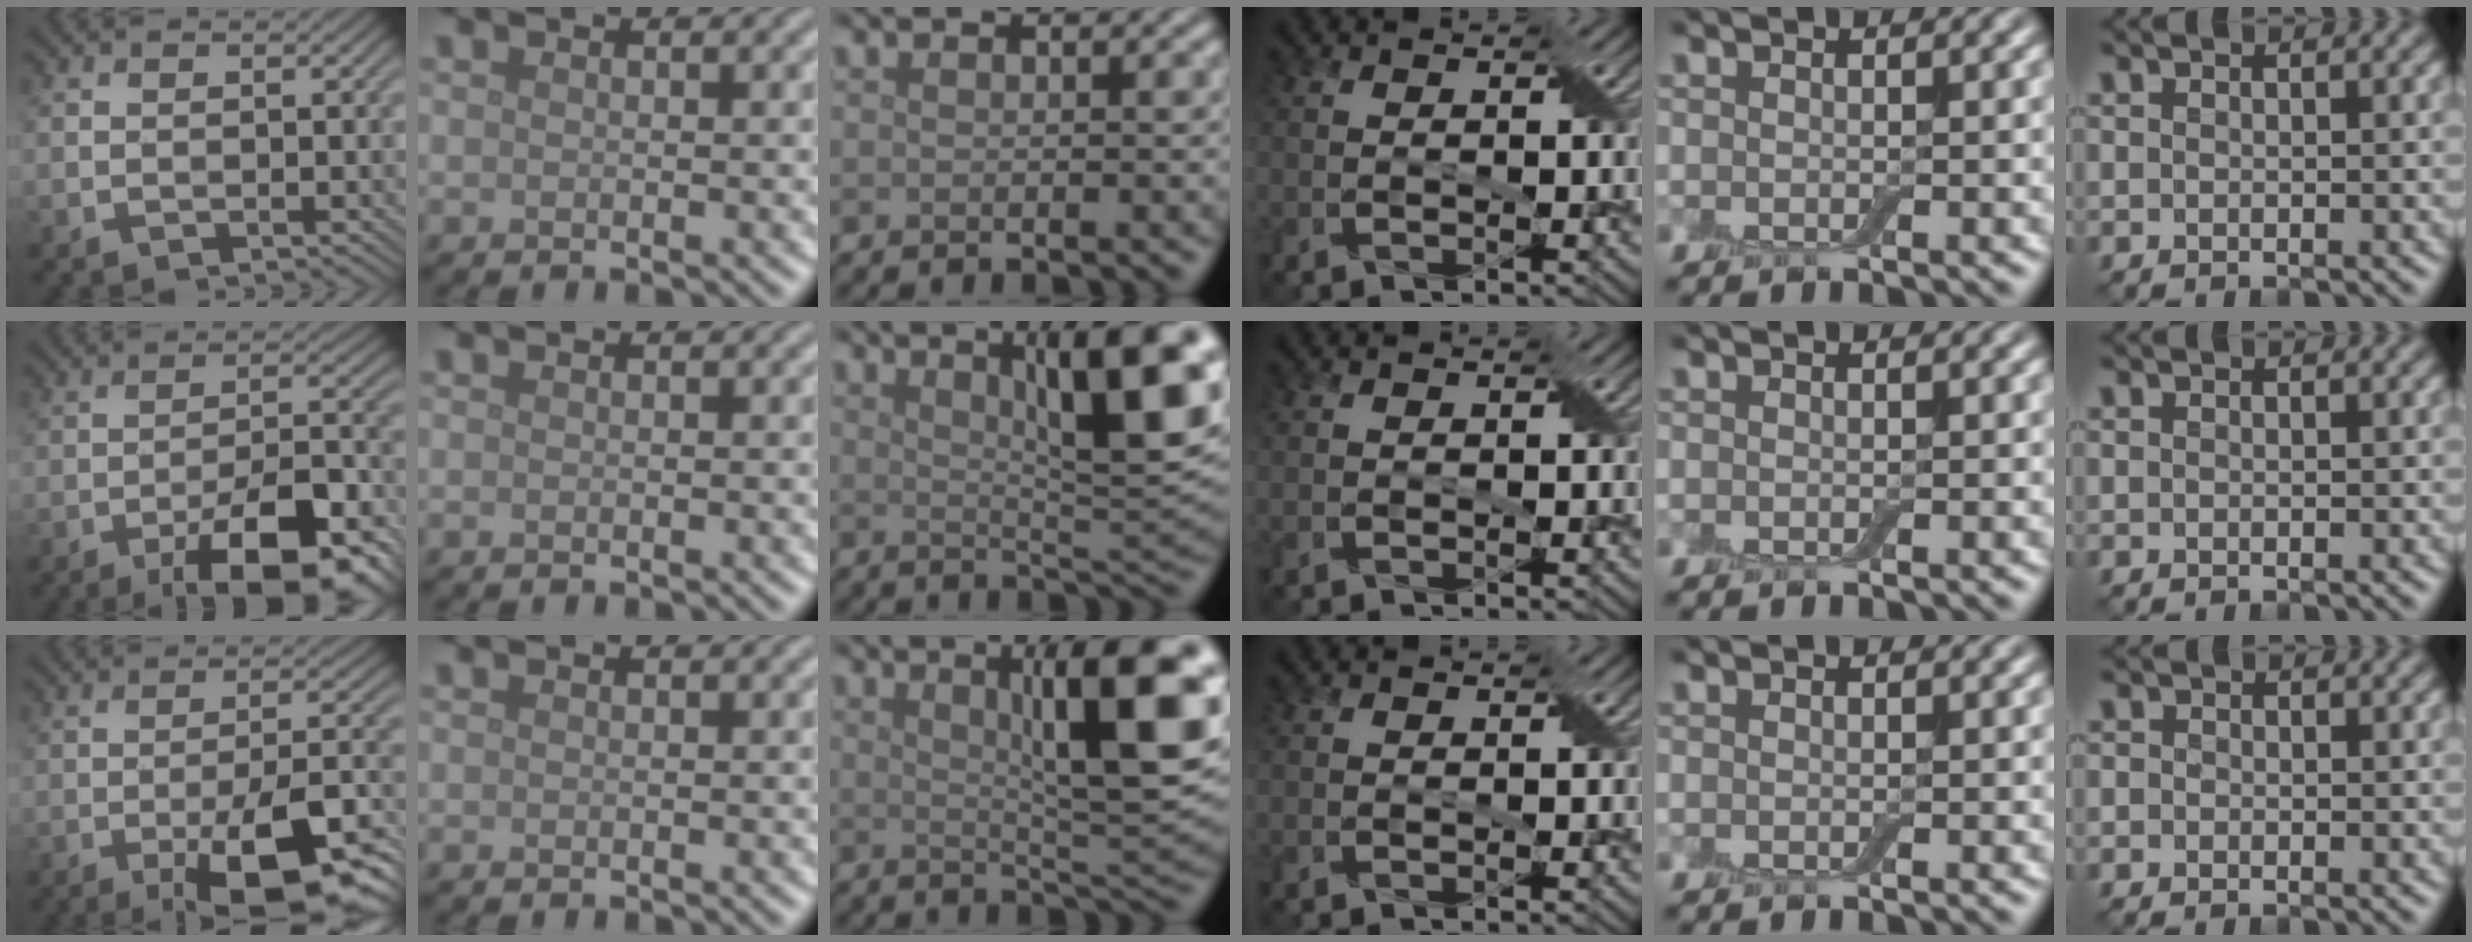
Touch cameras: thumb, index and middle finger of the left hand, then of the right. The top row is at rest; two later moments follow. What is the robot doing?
{"motion": "close", "object": "airpods case & airpods"}